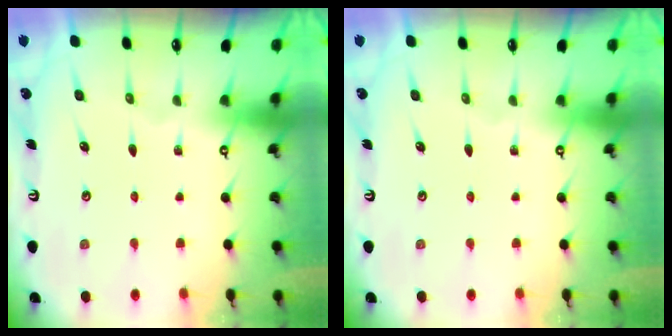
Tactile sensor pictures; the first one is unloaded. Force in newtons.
{"total": 0.0}